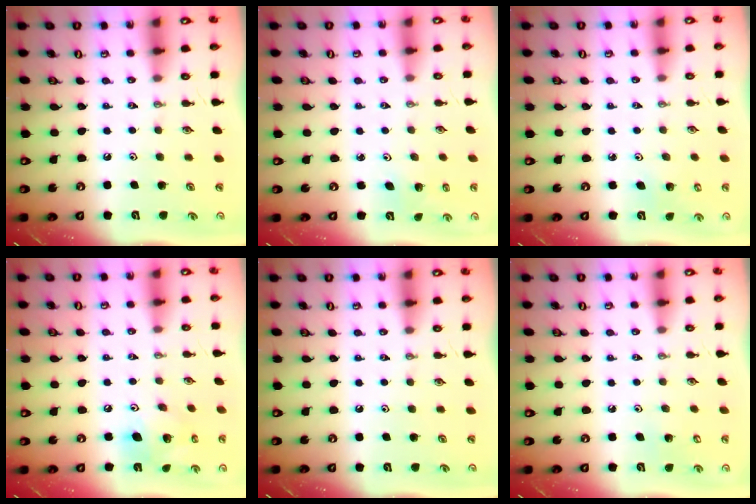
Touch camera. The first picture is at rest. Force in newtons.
{"total": 1.9, "press": 1.9, "slide": 0.1}
{"total": 2.7, "press": 2.7, "slide": 0.5}
{"total": 12.3, "press": 12.1, "slide": 2.2}
{"total": 0.0}
{"total": 2.8, "press": 2.8, "slide": 0.2}